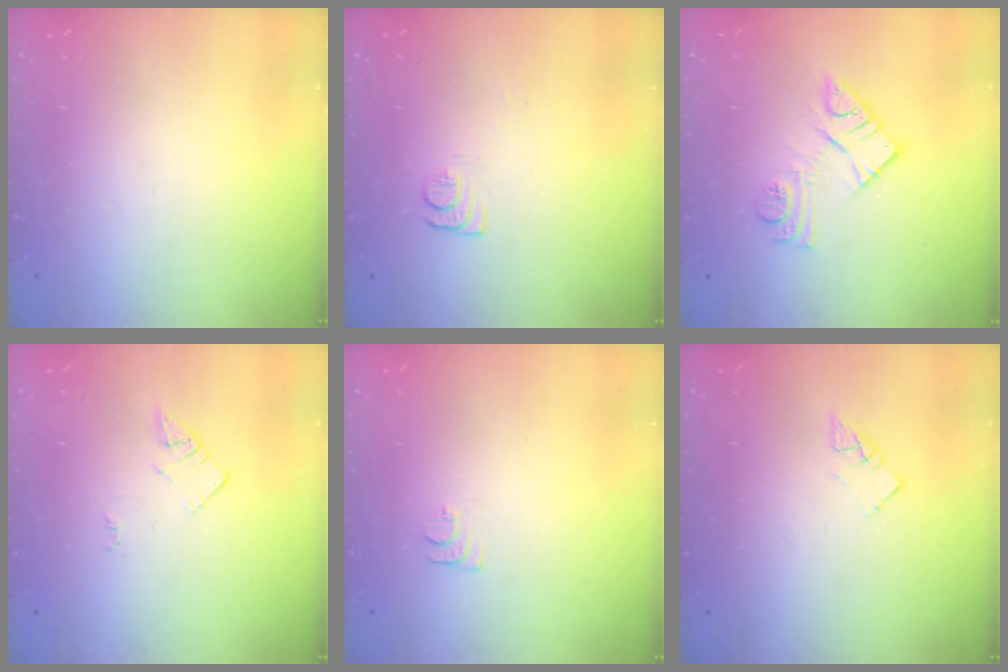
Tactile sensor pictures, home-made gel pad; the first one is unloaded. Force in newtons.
{"total": 5.9, "press": 5.9, "slide": 0.8}
{"total": 11.1, "press": 11.0, "slide": 0.8}
{"total": 2.1, "press": 2.1, "slide": 0.3}
{"total": 5.2, "press": 5.1, "slide": 0.6}
{"total": 4.5, "press": 4.5, "slide": 0.4}